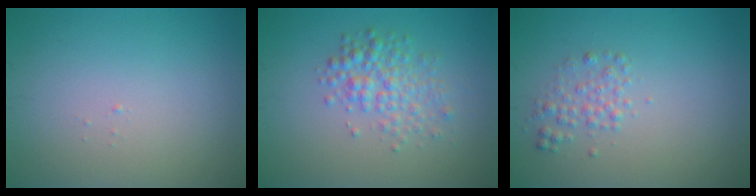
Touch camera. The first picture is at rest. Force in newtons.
{"total": 3.2, "press": 3.2, "slide": 0.0}
{"total": 1.6, "press": 1.6, "slide": 0.0}